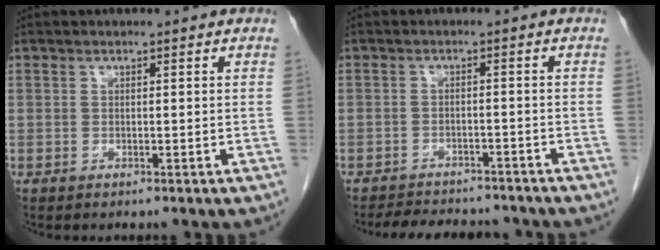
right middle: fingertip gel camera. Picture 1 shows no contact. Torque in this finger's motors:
{"motor_torque": [0.58, -0.55, 0.00, 0.01]}